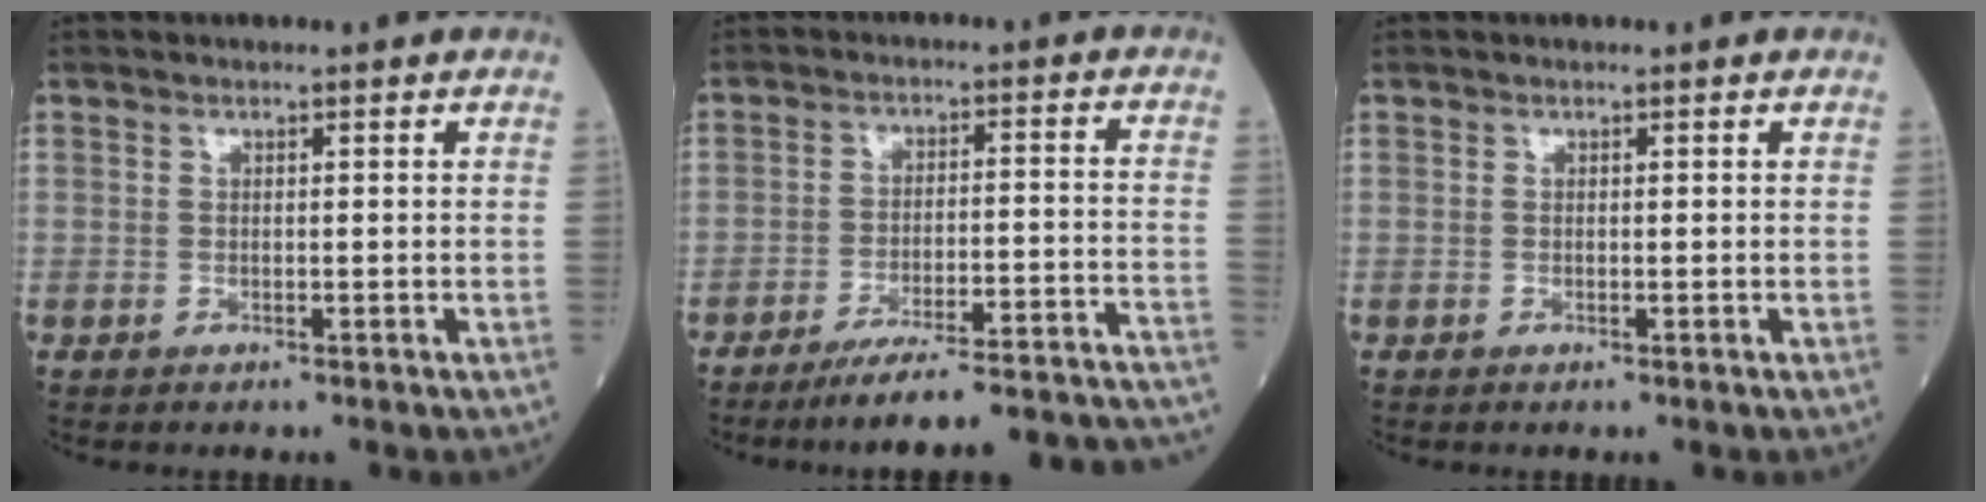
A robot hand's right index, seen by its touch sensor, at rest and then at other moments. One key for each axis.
{"total": 23.5, "fx": -22.0, "fy": -0.6, "fz": 8.3, "tx": -0.049, "ty": -0.008, "tz": -0.288}
{"total": 0.0}